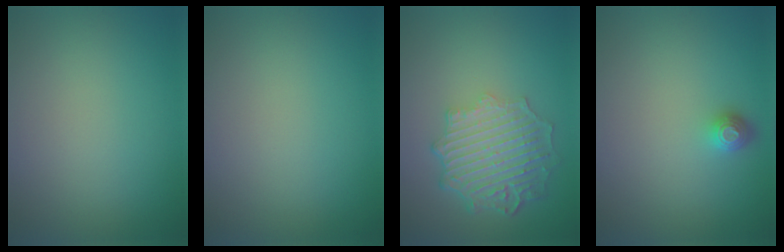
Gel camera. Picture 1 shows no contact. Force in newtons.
{"total": 0.0}
{"total": 6.2, "press": 4.8, "slide": 4.0}
{"total": 1.2, "press": 1.1, "slide": 0.4}